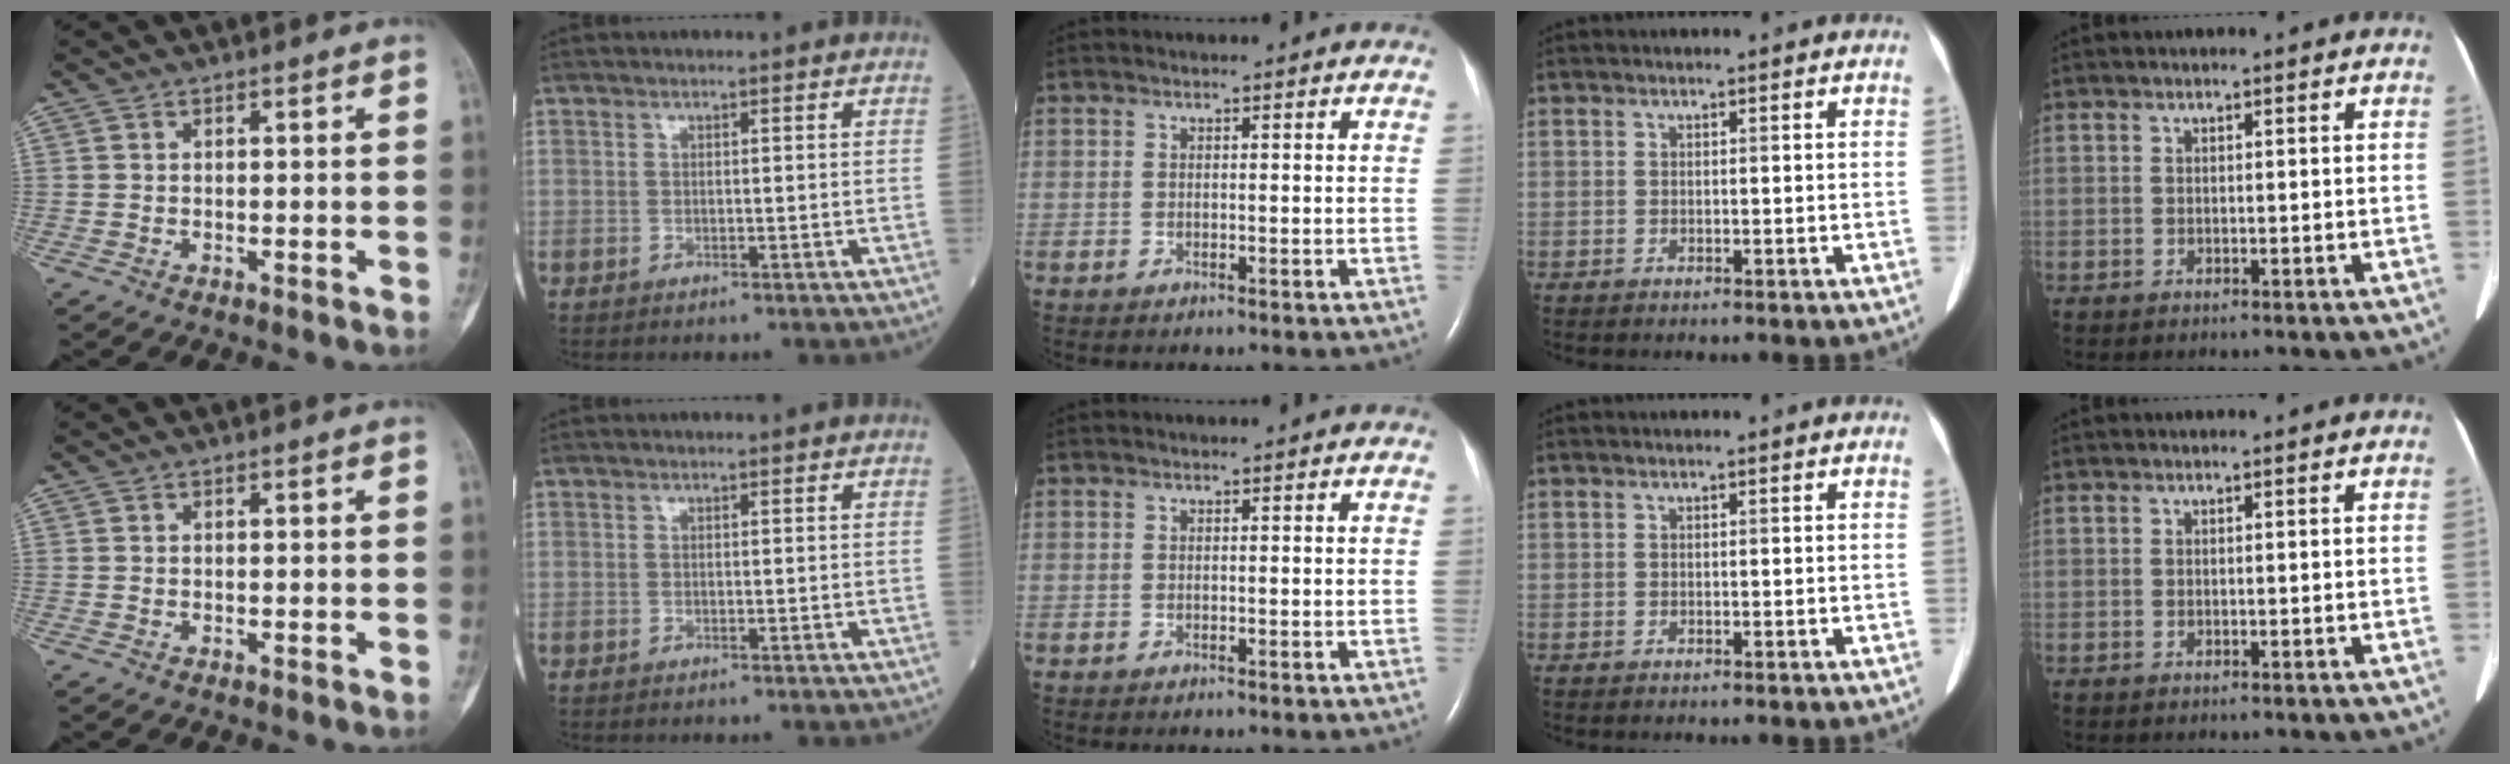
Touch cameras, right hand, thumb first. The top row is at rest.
{}